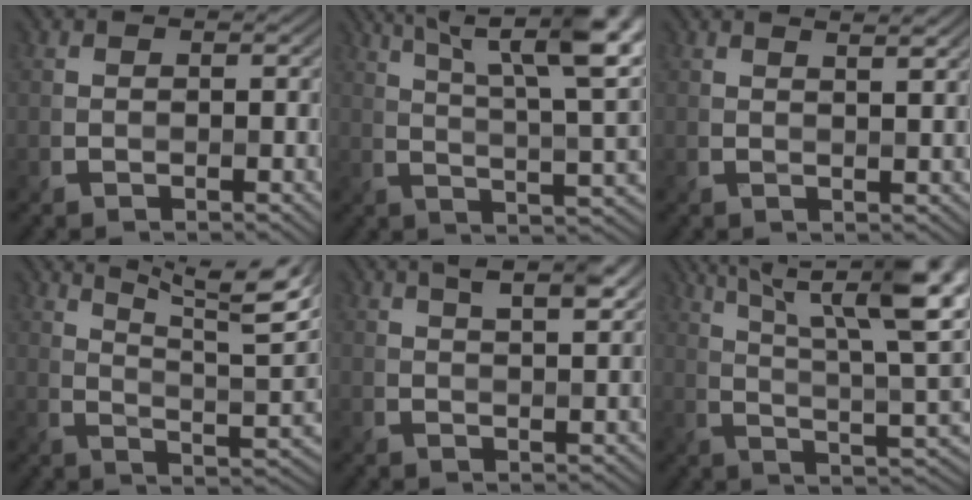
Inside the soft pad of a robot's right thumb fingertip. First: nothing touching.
{"total": 14.9, "force": [7.4, 3.7, 12.4], "torque": [-0.169, 0.018, 0.102]}
{"total": 3.5, "force": [2.3, 0.8, 2.5], "torque": [-0.028, 0.003, 0.025]}
{"total": 13.3, "force": [9.0, 2.3, 9.5], "torque": [-0.147, -0.002, 0.142]}
{"total": 4.4, "force": [2.4, 1.1, 3.5], "torque": [-0.063, 0.005, 0.044]}
{"total": 17.5, "force": [8.5, 4.6, 14.6], "torque": [-0.204, 0.029, 0.123]}